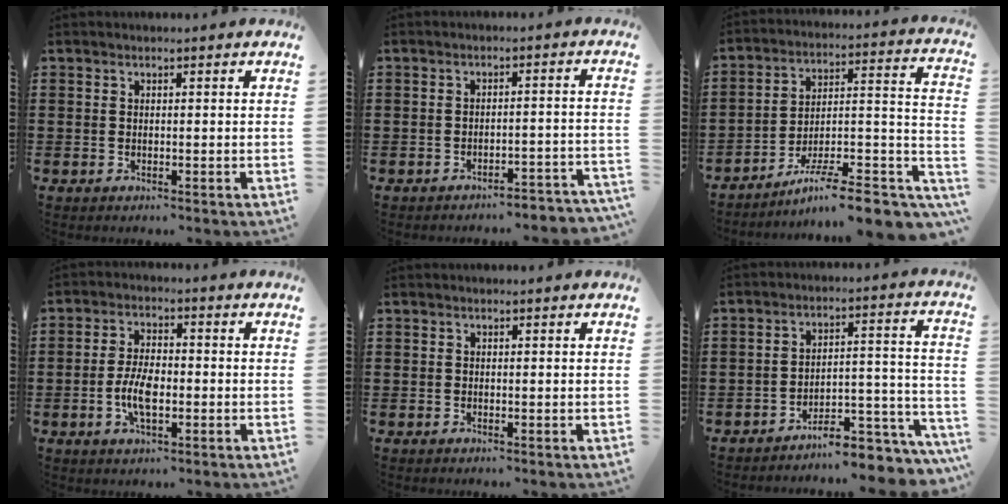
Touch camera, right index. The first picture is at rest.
{"total": 3.1, "force": [-3.0, 0.0, 0.7], "torque": [-0.017, 0.001, -0.064]}
{"total": 9.3, "force": [-6.9, 1.6, 6.1], "torque": [-0.086, 0.016, -0.126]}
{"total": 5.8, "force": [-1.3, 2.6, 4.9], "torque": [-0.114, 0.000, -0.031]}
{"total": 0.0}
{"total": 7.0, "force": [-6.5, 1.3, 2.3], "torque": [-0.029, 0.013, -0.124]}